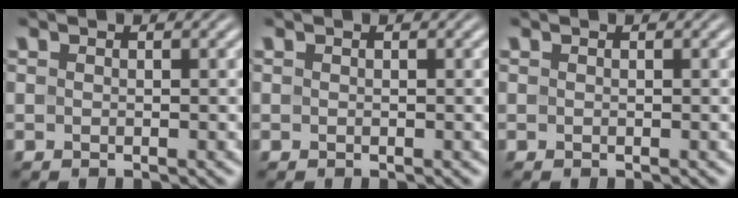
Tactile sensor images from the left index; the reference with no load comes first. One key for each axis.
{"total": 0.0}
{"total": 0.0}